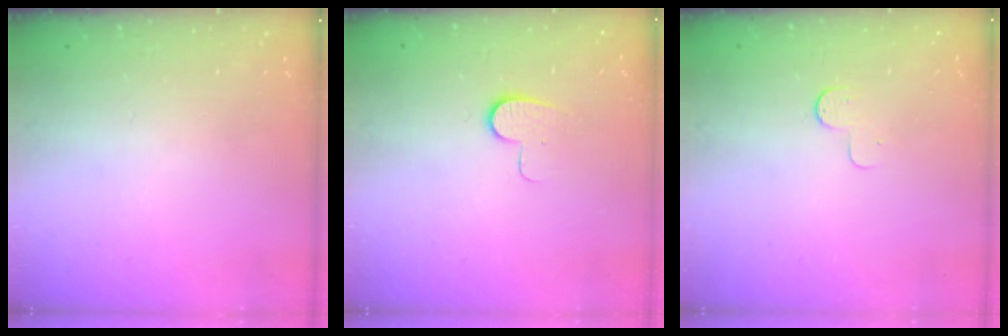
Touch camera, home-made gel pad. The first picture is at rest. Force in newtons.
{"total": 7.0, "press": 7.0, "slide": 0.6}
{"total": 5.0, "press": 5.0, "slide": 0.4}